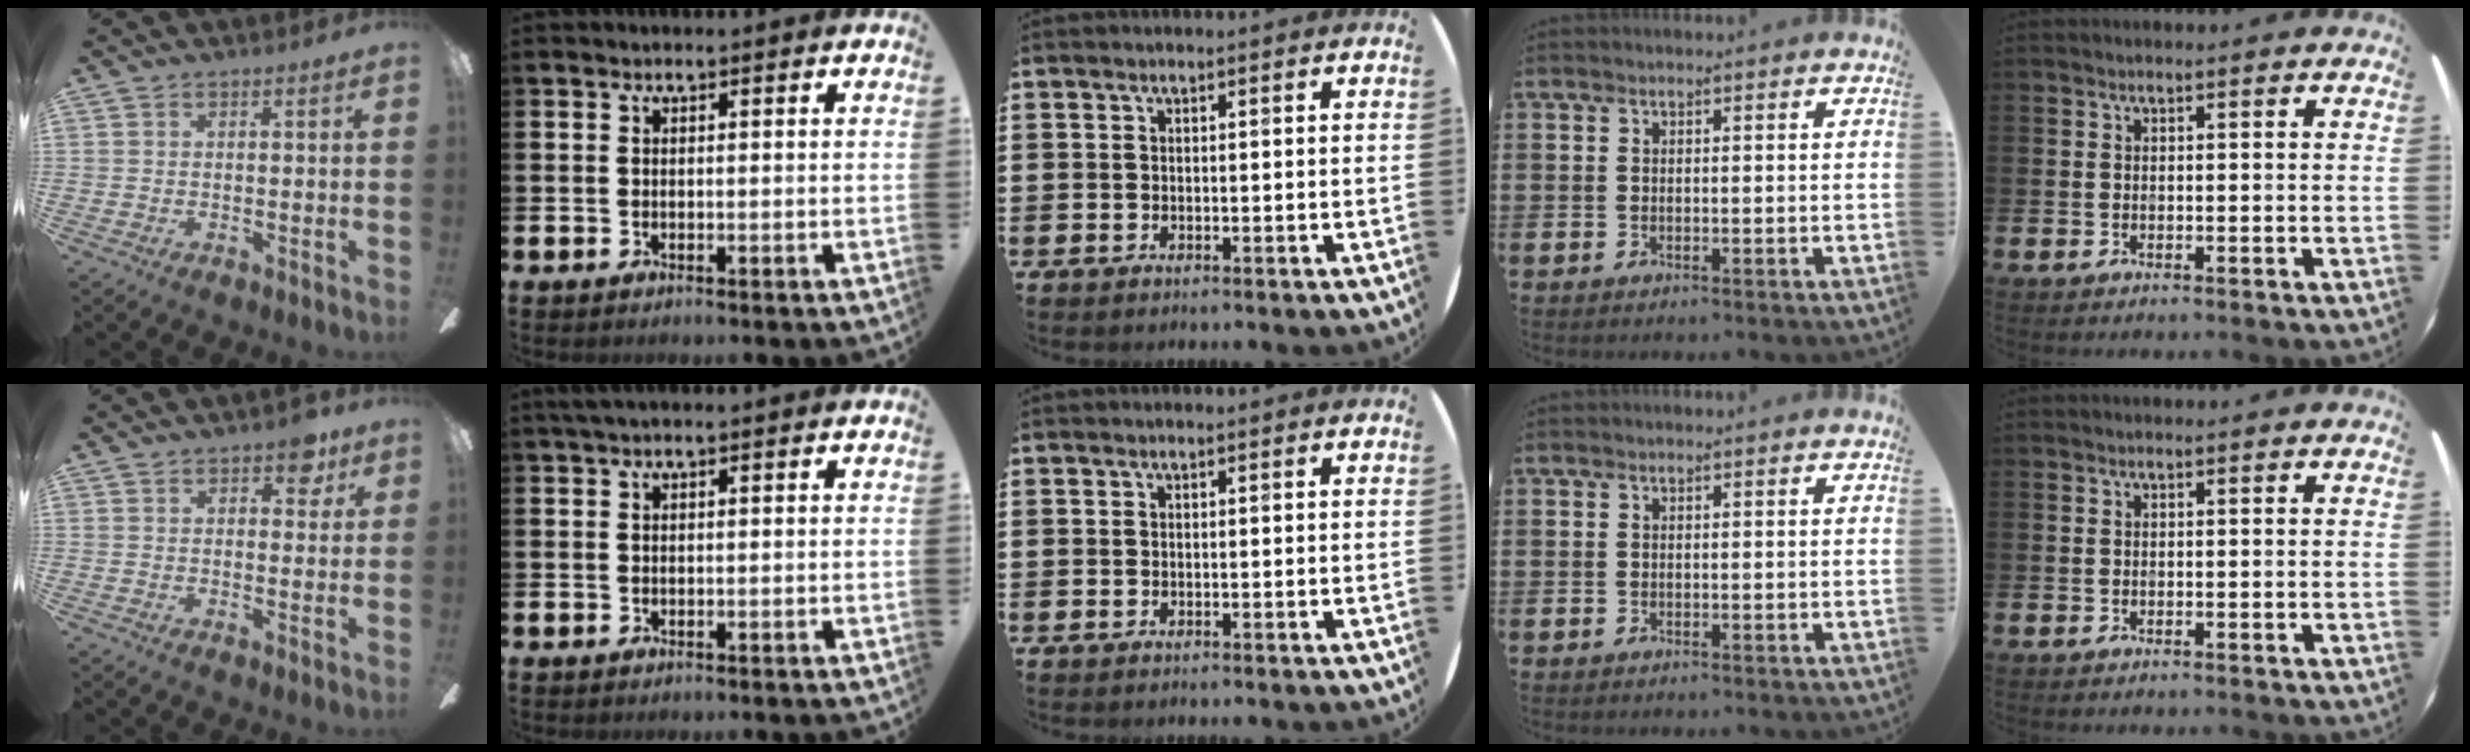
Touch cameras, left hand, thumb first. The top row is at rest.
{"thumb": {"total": 5.1, "force": [3.0, 2.7, 3.1], "torque": [-0.027, -0.006, 0.047]}, "index": {"total": 0.9, "force": [0.6, 0.1, 0.7], "torque": [-0.016, 0.004, 0.011]}}